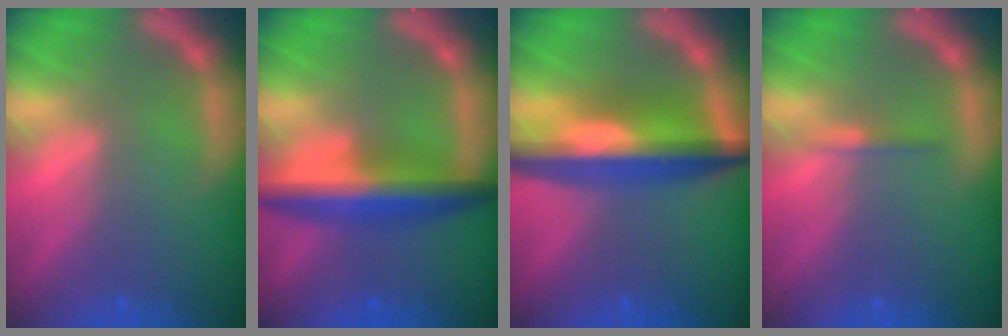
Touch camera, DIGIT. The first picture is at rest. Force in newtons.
{"total": 6.5}
{"total": 9.0}
{"total": 0.9}